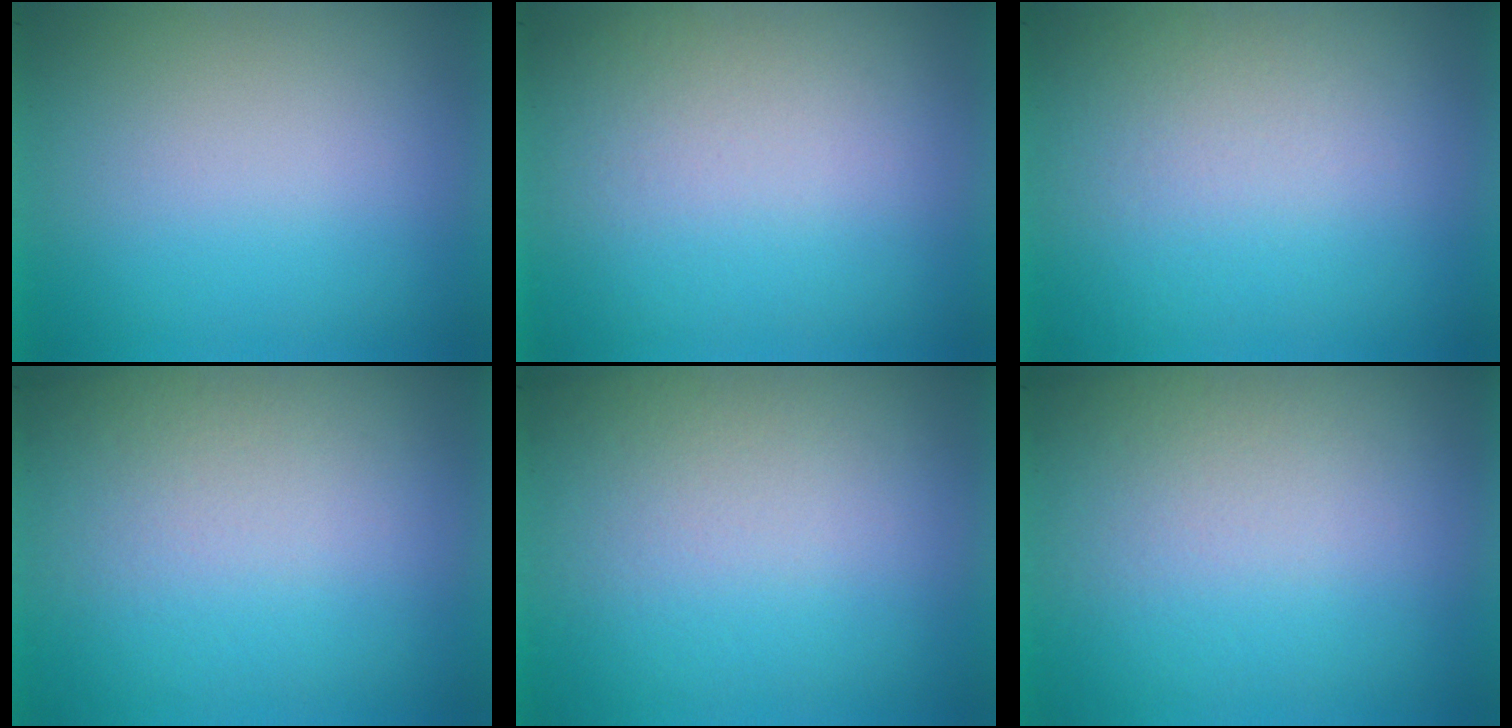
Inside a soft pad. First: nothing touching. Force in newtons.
{"total": 1.4}
{"total": 2.5}
{"total": 2.9}
{"total": 2.9}
{"total": 2.9}